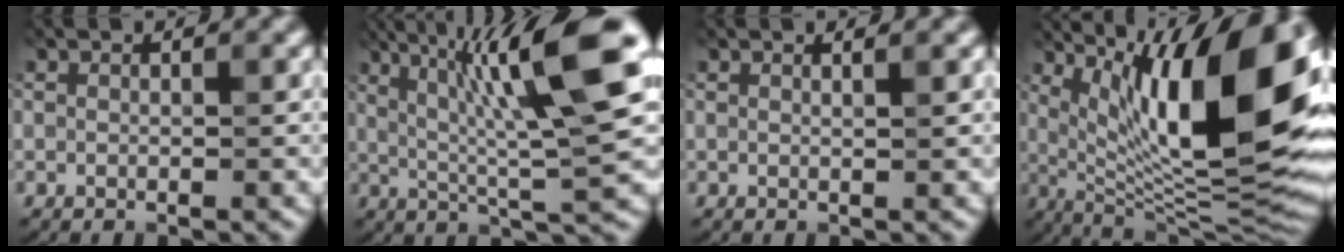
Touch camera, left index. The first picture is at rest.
{"total": 12.0, "force": [3.6, 1.9, 11.2], "torque": [-0.171, 0.013, 0.060]}
{"total": 1.0, "force": [0.6, 0.4, 0.7], "torque": [0.001, 0.002, 0.004]}
{"total": 15.2, "force": [4.5, 4.7, 13.8], "torque": [-0.186, -0.006, 0.075]}